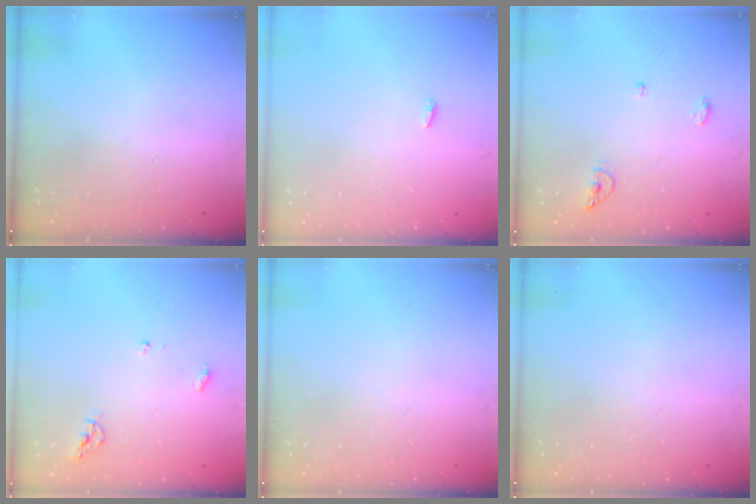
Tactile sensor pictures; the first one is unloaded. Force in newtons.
{"total": 2.1, "press": 1.9, "slide": 0.7}
{"total": 5.9, "press": 5.6, "slide": 1.7}
{"total": 5.9, "press": 5.9, "slide": 0.6}
{"total": 0.0}
{"total": 0.0}